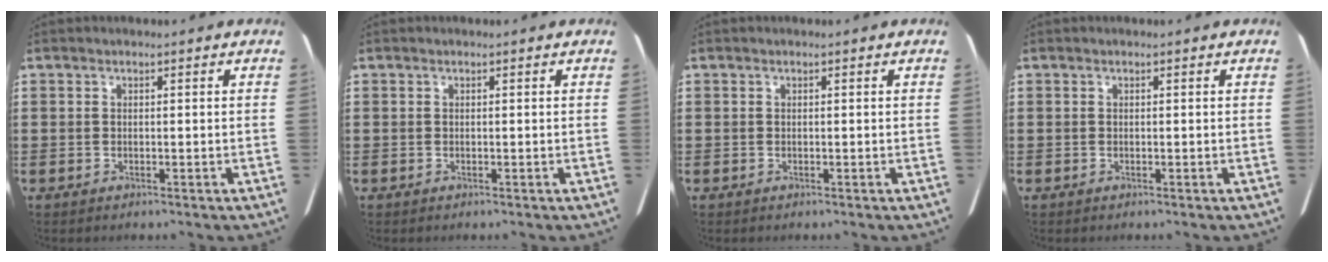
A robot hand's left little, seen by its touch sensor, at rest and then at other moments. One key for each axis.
{"total": 0.0}
{"total": 0.0}
{"total": 0.0}